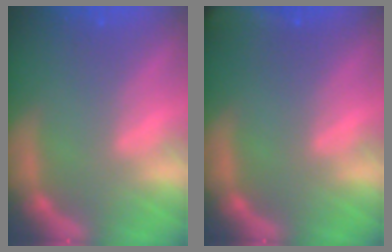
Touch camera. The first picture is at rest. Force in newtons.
{"total": 6.4}